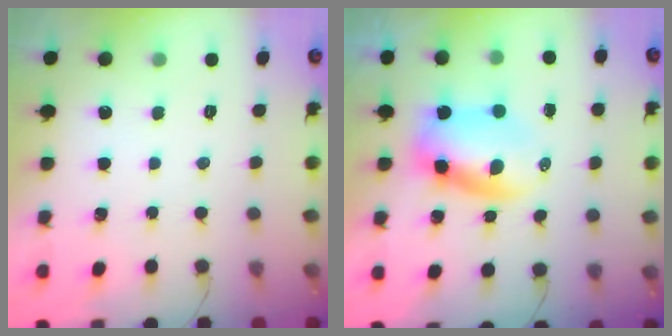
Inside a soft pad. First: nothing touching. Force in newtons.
{"total": 7.0, "press": 6.9, "slide": 1.5}